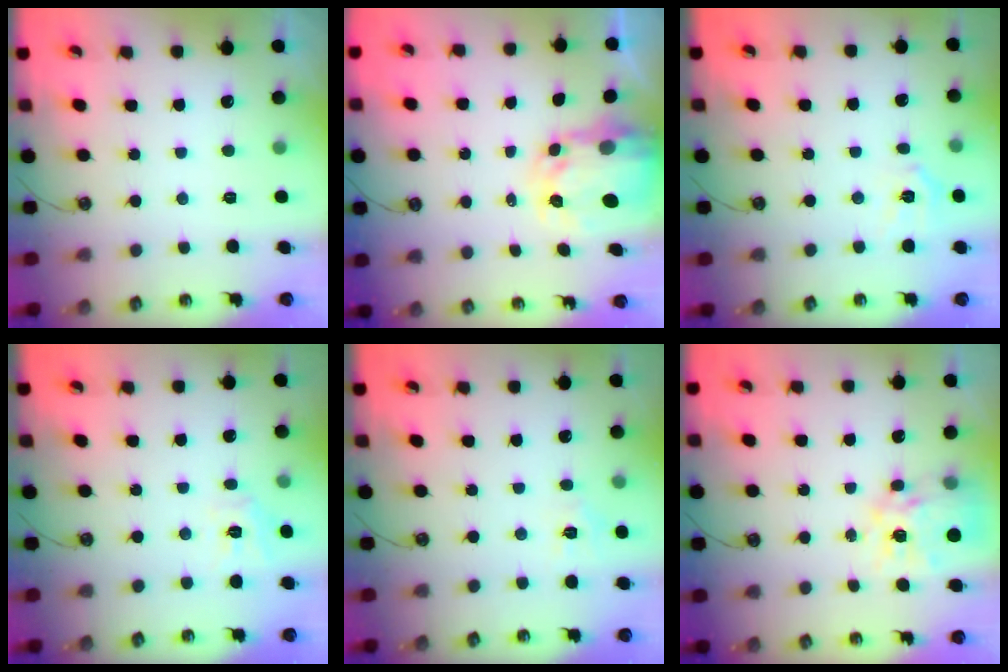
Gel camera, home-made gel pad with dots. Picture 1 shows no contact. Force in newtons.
{"total": 5.2, "press": 5.2, "slide": 0.4}
{"total": 6.9, "press": 6.9, "slide": 0.7}
{"total": 7.6, "press": 7.5, "slide": 0.7}
{"total": 5.0, "press": 5.0, "slide": 0.6}
{"total": 15.0, "press": 14.9, "slide": 1.5}